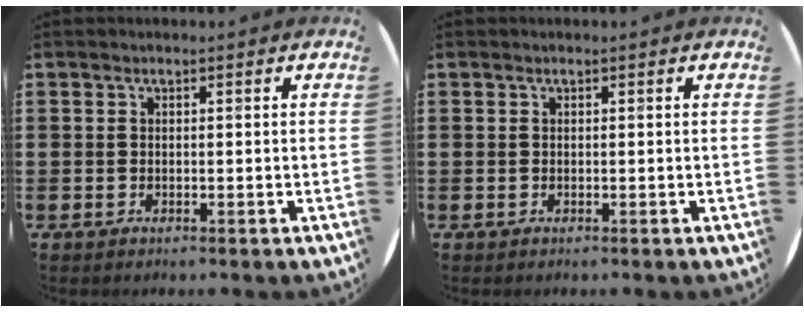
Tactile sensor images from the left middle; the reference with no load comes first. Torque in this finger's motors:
{"motor_torque": [0.29, -0.28, 0.00, 0.00]}